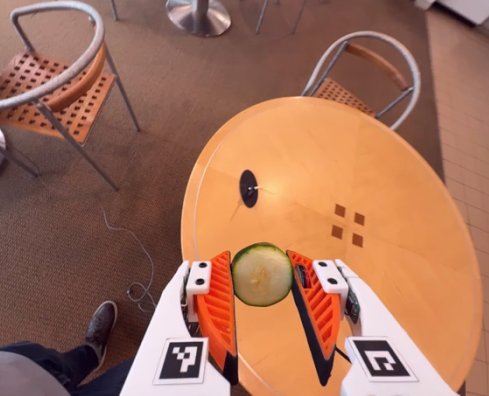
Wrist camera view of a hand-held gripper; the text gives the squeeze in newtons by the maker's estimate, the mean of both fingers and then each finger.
{"total": 7.5, "left": 7.2, "right": 7.8}